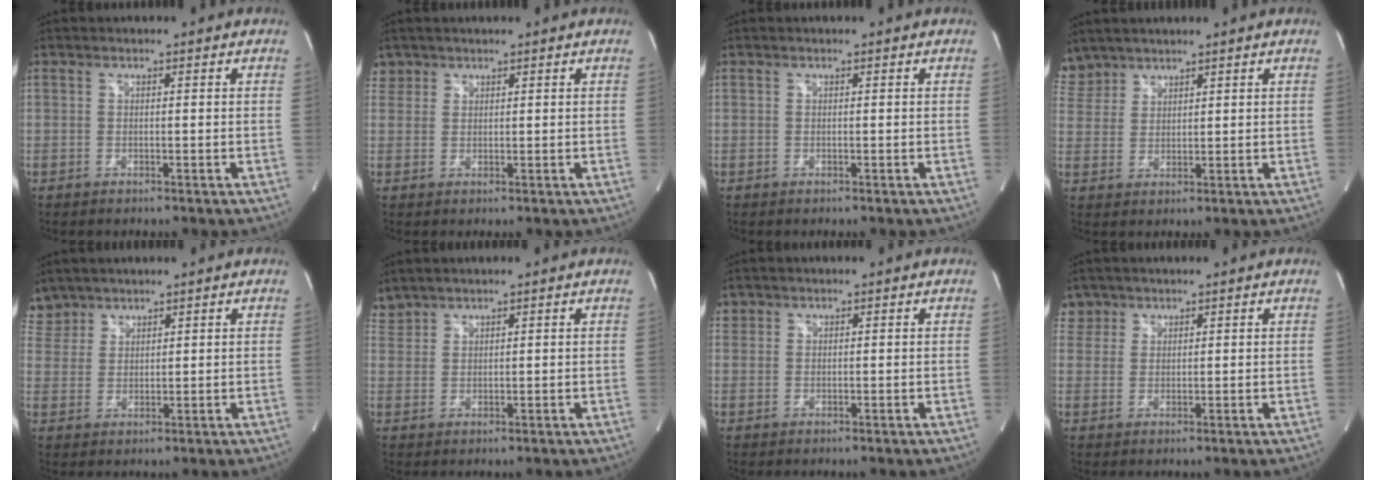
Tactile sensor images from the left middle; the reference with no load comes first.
{"total": 2.1, "force": [1.5, 1.4, -0.3], "torque": [0.015, 0.009, 0.024]}
{"total": 0.0}
{"total": 5.3, "force": [4.7, 2.5, -0.1], "torque": [-0.001, 0.013, 0.103]}
{"total": 5.0, "force": [4.4, 2.5, -0.2], "torque": [0.008, 0.011, 0.093]}
{"total": 2.8, "force": [2.8, 0.5, -0.1], "torque": [-0.008, 0.017, 0.062]}
{"total": 1.3, "force": [0.9, 1.0, 0.0], "torque": [0.010, 0.009, 0.013]}
{"total": 2.9, "force": [2.2, 1.8, -0.5], "torque": [0.016, 0.007, 0.041]}